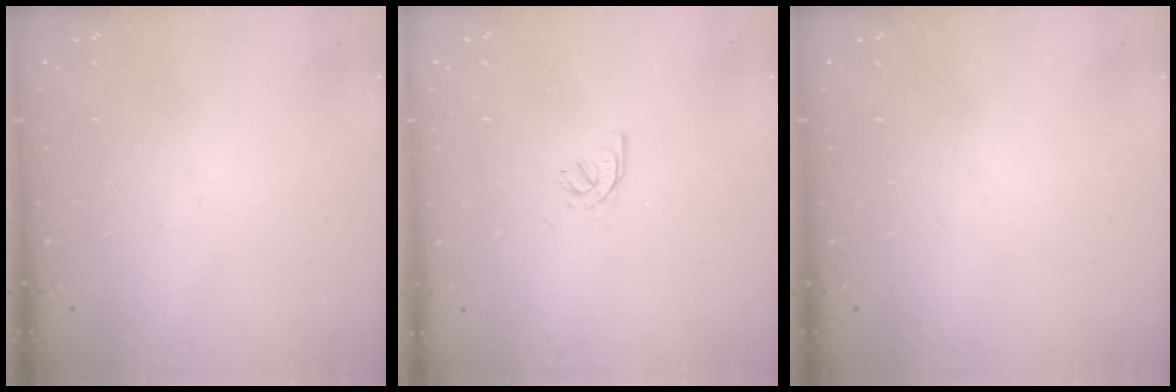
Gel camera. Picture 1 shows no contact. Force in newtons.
{"total": 1.7, "press": 1.6, "slide": 0.5}
{"total": 0.0}